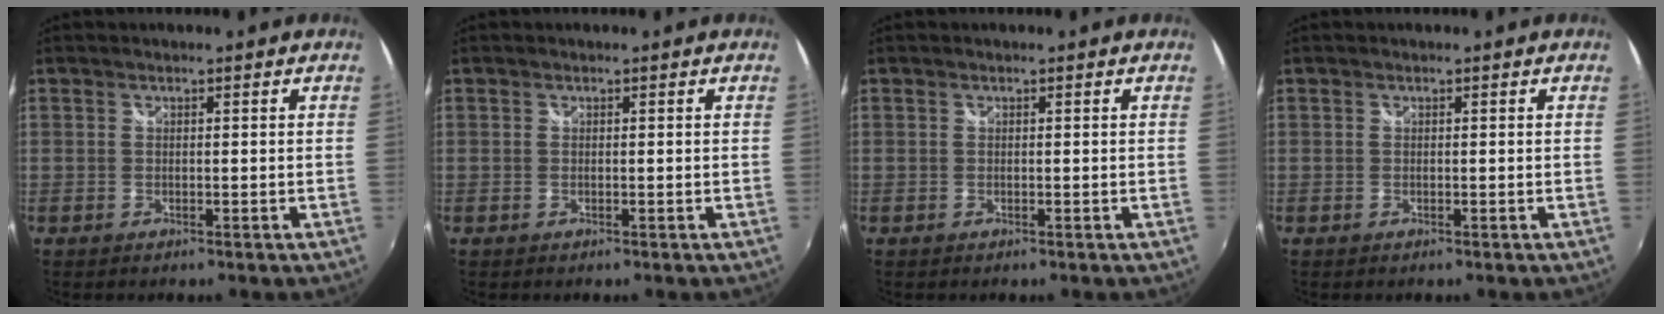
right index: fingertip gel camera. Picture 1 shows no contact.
{"total": 0.0}
{"total": 0.0}
{"total": 0.0}